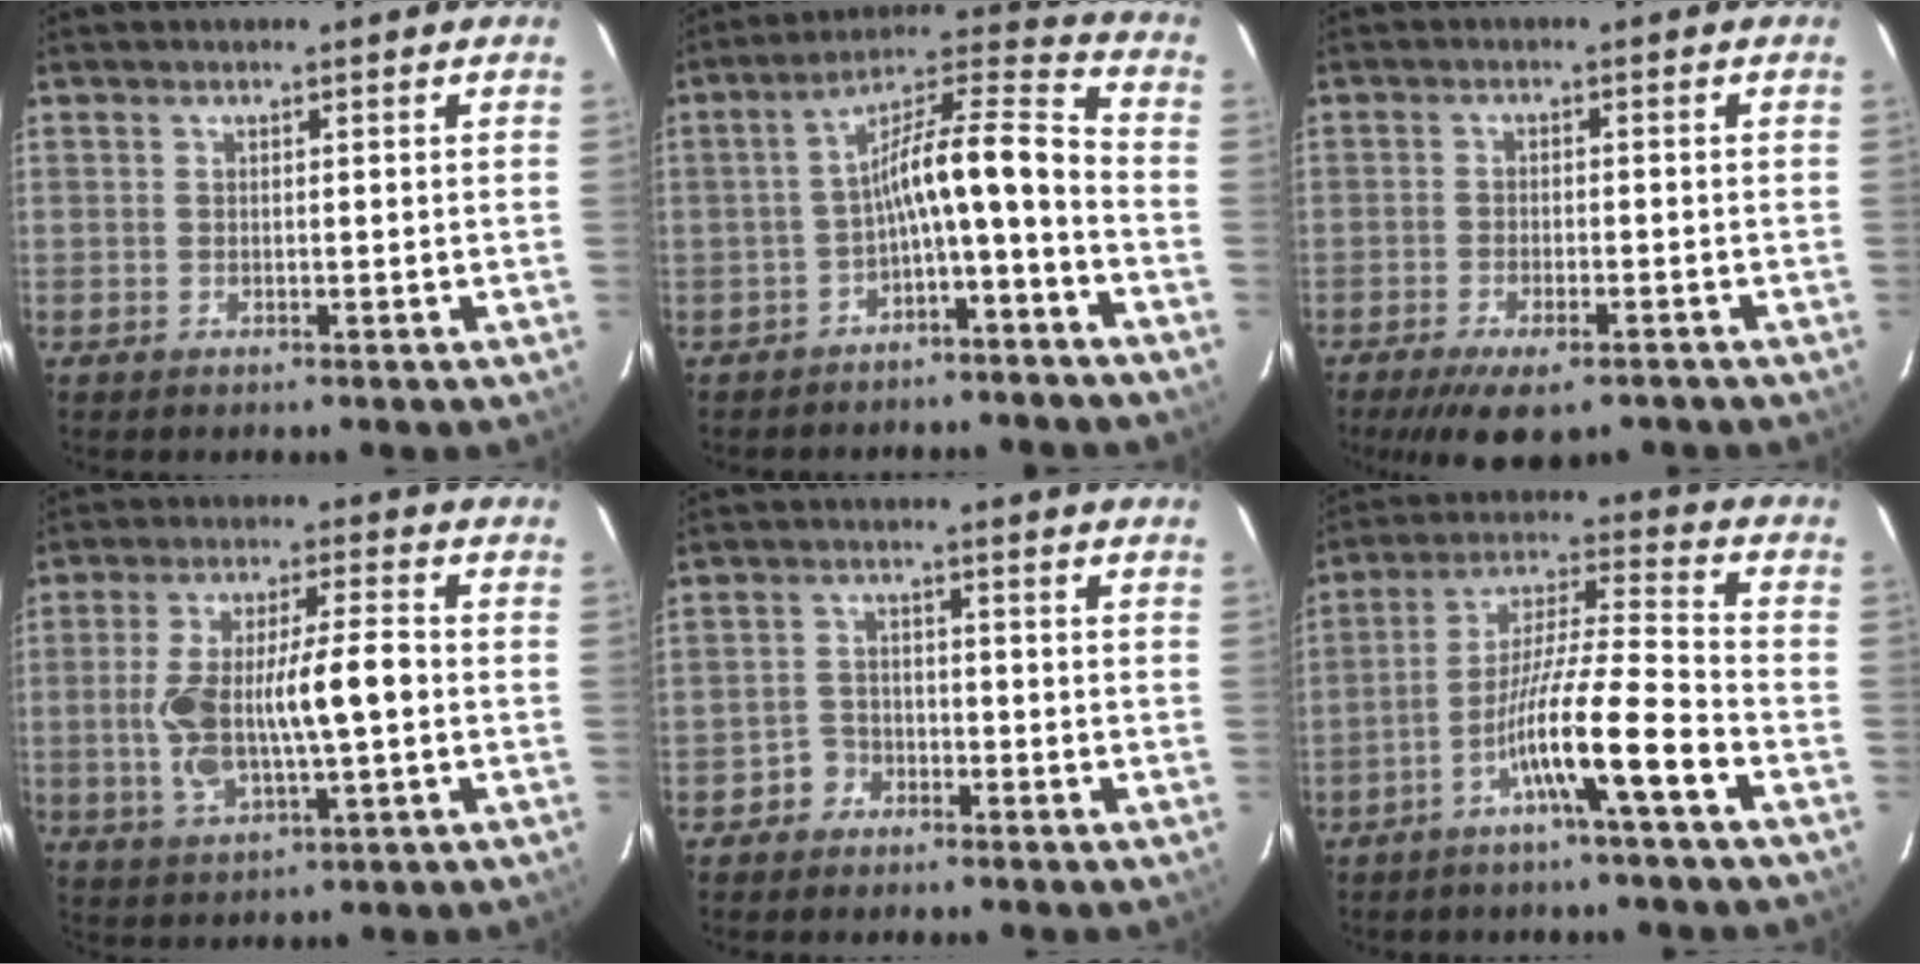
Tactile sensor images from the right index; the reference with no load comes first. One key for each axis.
{"total": 10.7, "fx": -3.9, "fy": 1.0, "fz": 9.9, "tx": -0.156, "ty": 0.042, "tz": -0.063}
{"total": 8.8, "fx": -6.7, "fy": 2.7, "fz": 5.0, "tx": -0.074, "ty": -0.009, "tz": -0.102}
{"total": 12.5, "fx": -1.1, "fy": 2.9, "fz": 12.1, "tx": -0.233, "ty": 0.016, "tz": -0.012}
{"total": 3.0, "fx": -1.9, "fy": 2.4, "fz": 0.4, "tx": -0.009, "ty": 0.011, "tz": -0.039}
{"total": 11.6, "fx": -5.9, "fy": -0.7, "fz": 9.9, "tx": -0.182, "ty": 0.008, "tz": -0.109}